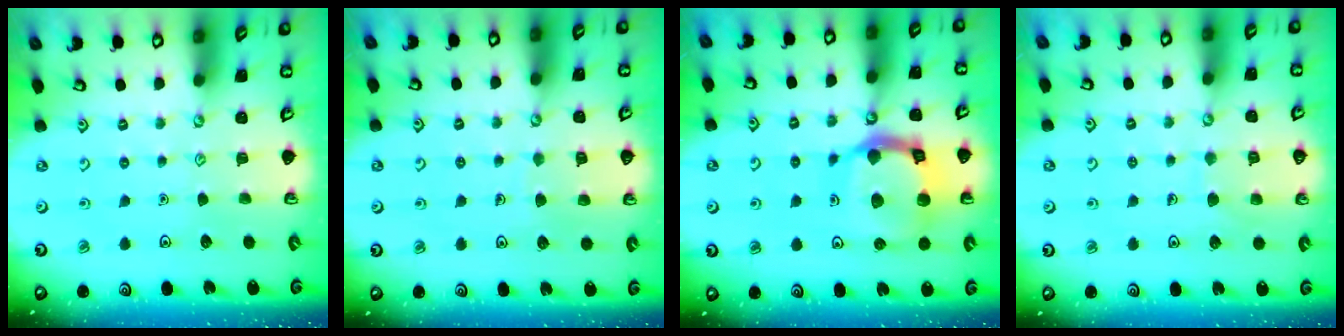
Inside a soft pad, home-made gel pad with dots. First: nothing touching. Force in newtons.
{"total": 6.4, "press": 6.3, "slide": 0.6}
{"total": 17.6, "press": 17.5, "slide": 2.1}
{"total": 6.4, "press": 6.4, "slide": 0.4}